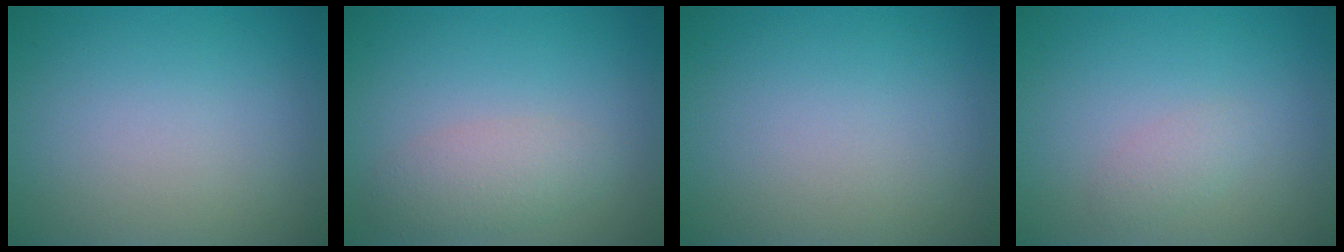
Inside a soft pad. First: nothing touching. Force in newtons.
{"total": 2.7, "press": 2.7, "slide": 0.1}
{"total": 0.0}
{"total": 1.2, "press": 1.2, "slide": 0.1}